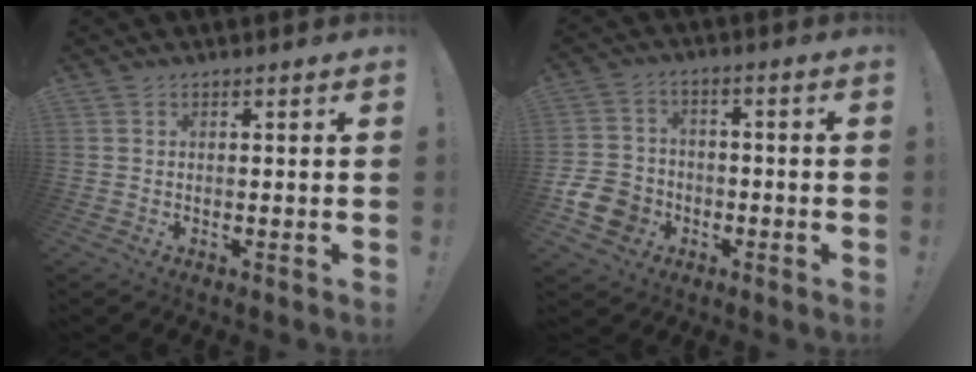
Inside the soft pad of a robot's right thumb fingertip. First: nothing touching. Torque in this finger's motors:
{"motor_torque": [0.06, 0.01, -0.01, 0.04, 0.00]}